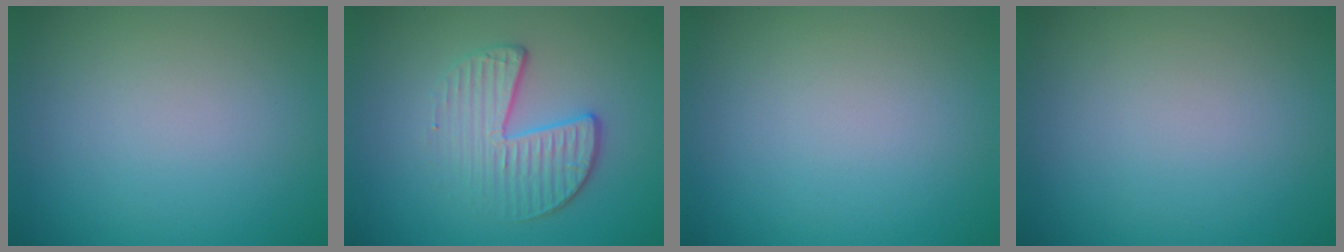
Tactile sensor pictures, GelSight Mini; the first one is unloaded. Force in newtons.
{"total": 3.9, "press": 3.0, "slide": 2.6}
{"total": 0.0}
{"total": 0.0}